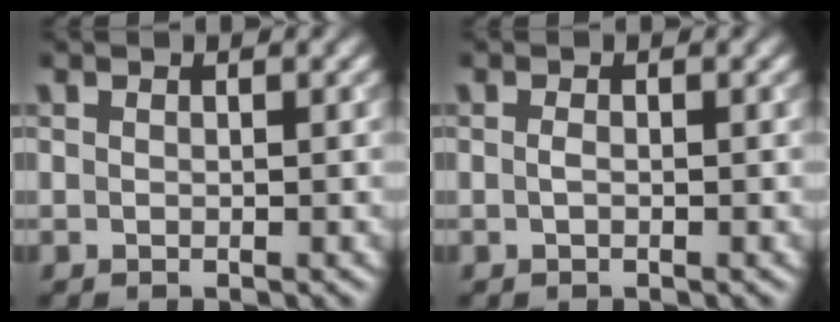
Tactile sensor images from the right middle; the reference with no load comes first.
{"total": 0.6, "force": [-0.1, 0.2, 0.5], "torque": [-0.014, 0.000, -0.003]}